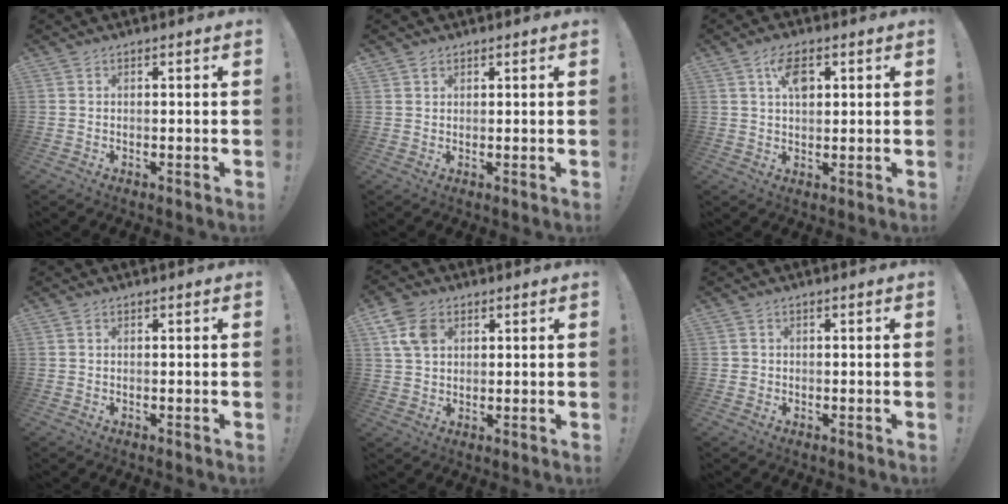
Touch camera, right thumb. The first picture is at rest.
{"total": 1.5, "force": [1.2, 0.9, 0.1], "torque": [0.003, -0.005, 0.023]}
{"total": 6.9, "force": [2.6, 3.9, 5.1], "torque": [-0.077, -0.004, 0.043]}
{"total": 0.0}
{"total": 8.7, "force": [3.2, 6.4, 4.9], "torque": [-0.089, 0.003, 0.066]}
{"total": 1.3, "force": [-0.1, 1.2, 0.3], "torque": [-0.010, 0.006, -0.001]}